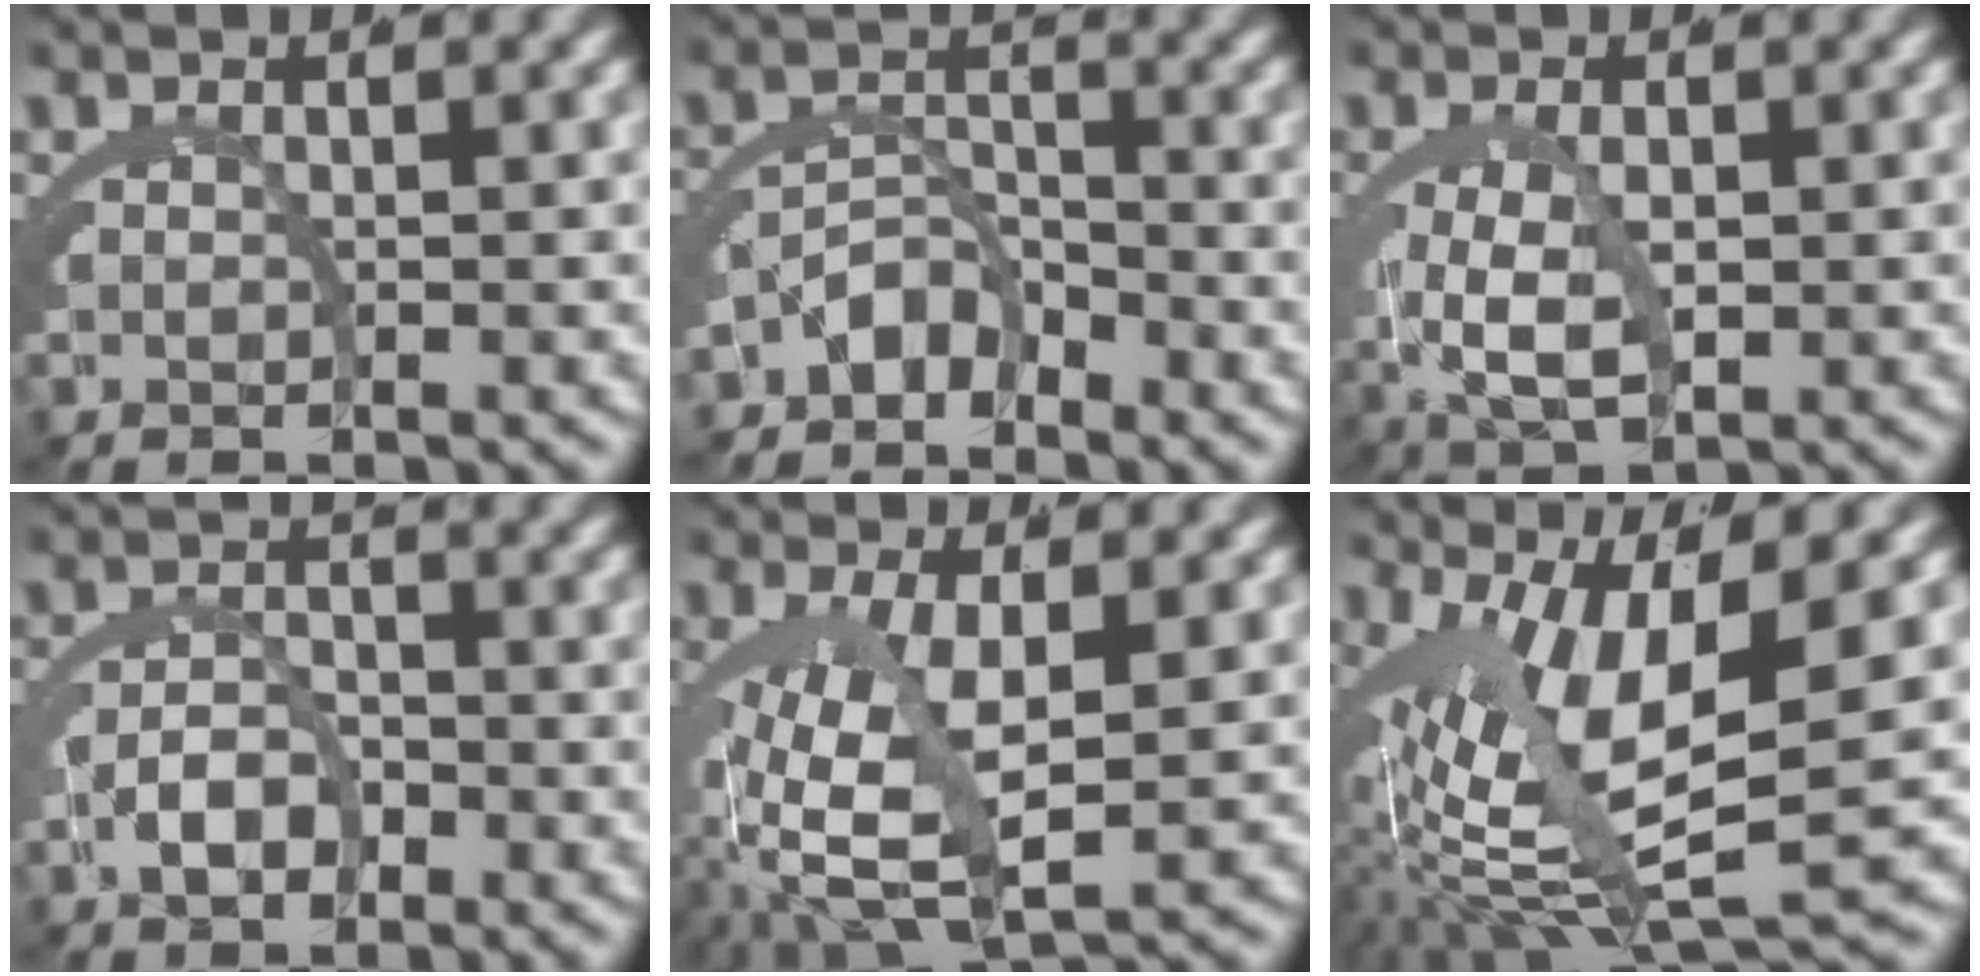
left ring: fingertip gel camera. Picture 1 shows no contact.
{"total": 4.0, "force": [-2.8, 2.0, 2.1], "torque": [-0.027, -0.012, -0.049]}
{"total": 6.6, "force": [-0.6, 4.2, 5.1], "torque": [-0.120, -0.020, 0.005]}
{"total": 2.9, "force": [-1.4, 1.6, 2.0], "torque": [-0.025, -0.008, -0.021]}
{"total": 8.5, "force": [-2.3, 4.5, 6.9], "torque": [-0.151, -0.049, -0.011]}
{"total": 12.4, "force": [-1.1, 5.9, 10.8], "torque": [-0.203, -0.035, 0.005]}